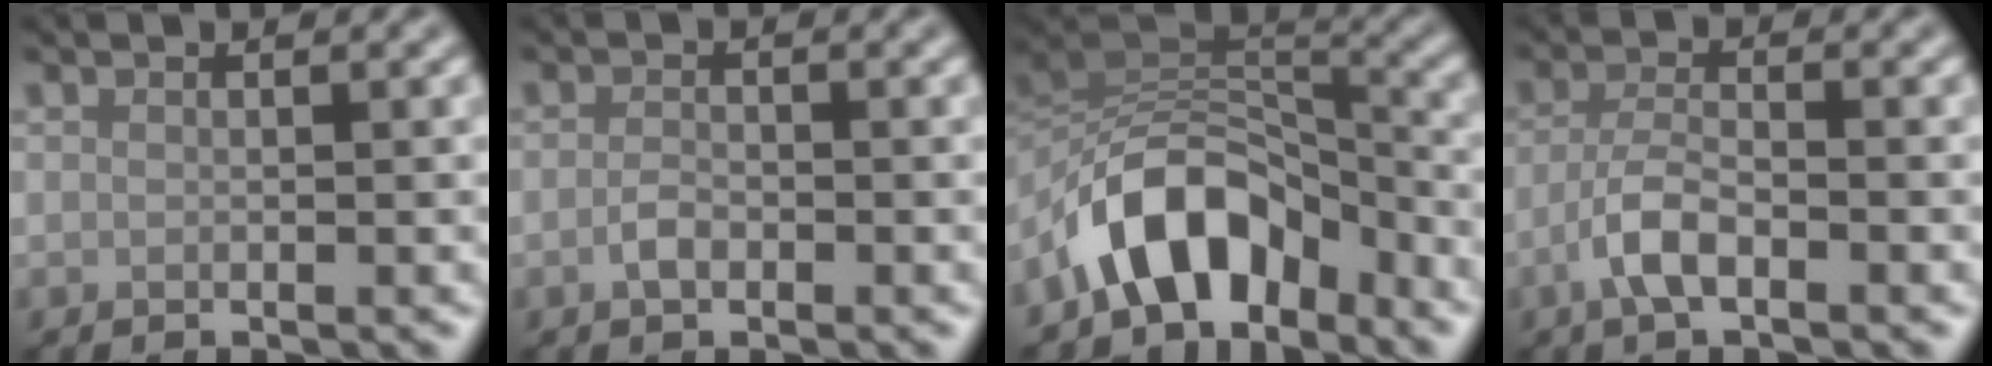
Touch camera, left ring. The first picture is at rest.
{"total": 1.4, "force": [-0.6, 0.7, 1.0], "torque": [-0.021, 0.000, -0.014]}
{"total": 8.5, "force": [-5.6, 4.4, 4.6], "torque": [-0.058, 0.010, -0.110]}
{"total": 3.1, "force": [-1.6, 1.0, 2.5], "torque": [-0.055, 0.004, -0.040]}